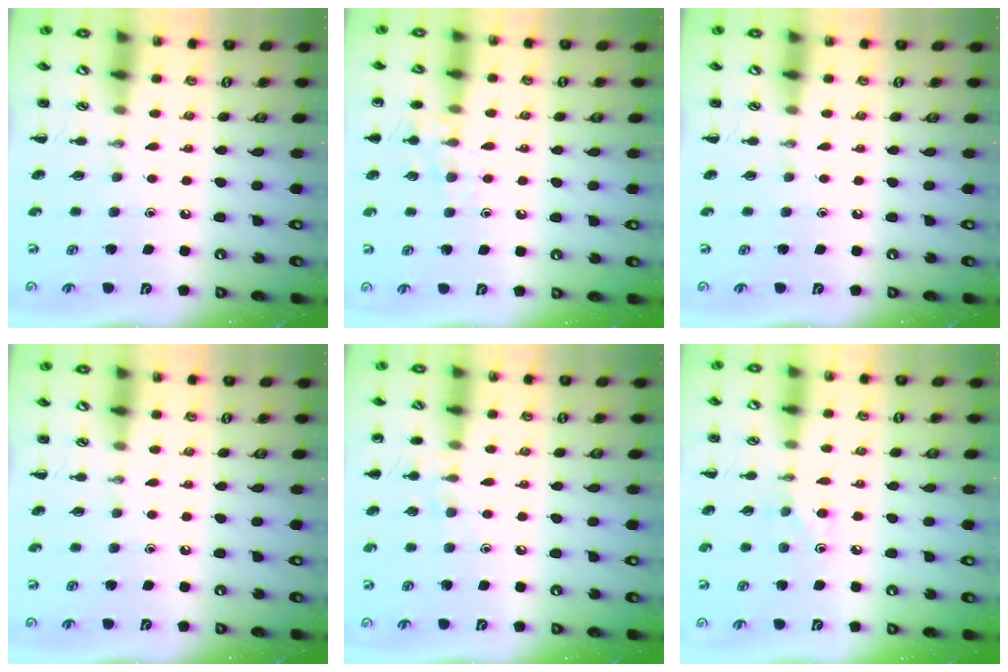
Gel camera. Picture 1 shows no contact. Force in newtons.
{"total": 9.0, "press": 8.9, "slide": 1.7}
{"total": 0.0}
{"total": 0.0}
{"total": 6.5, "press": 6.2, "slide": 2.0}
{"total": 5.1, "press": 4.8, "slide": 1.6}